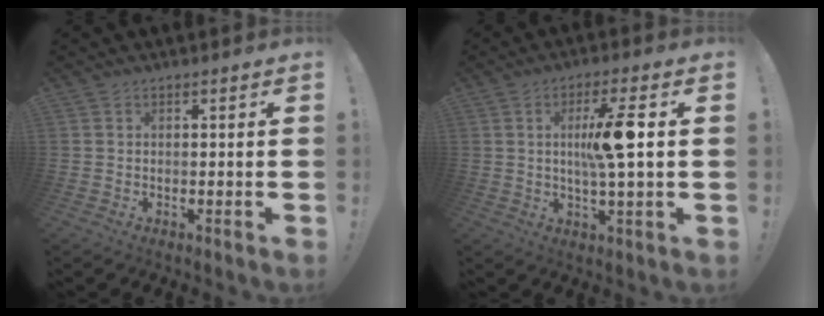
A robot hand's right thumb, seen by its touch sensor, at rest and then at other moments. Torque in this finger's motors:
{"motor_torque": [-0.17, 0.32, 1.05, 0.00, 0.22]}